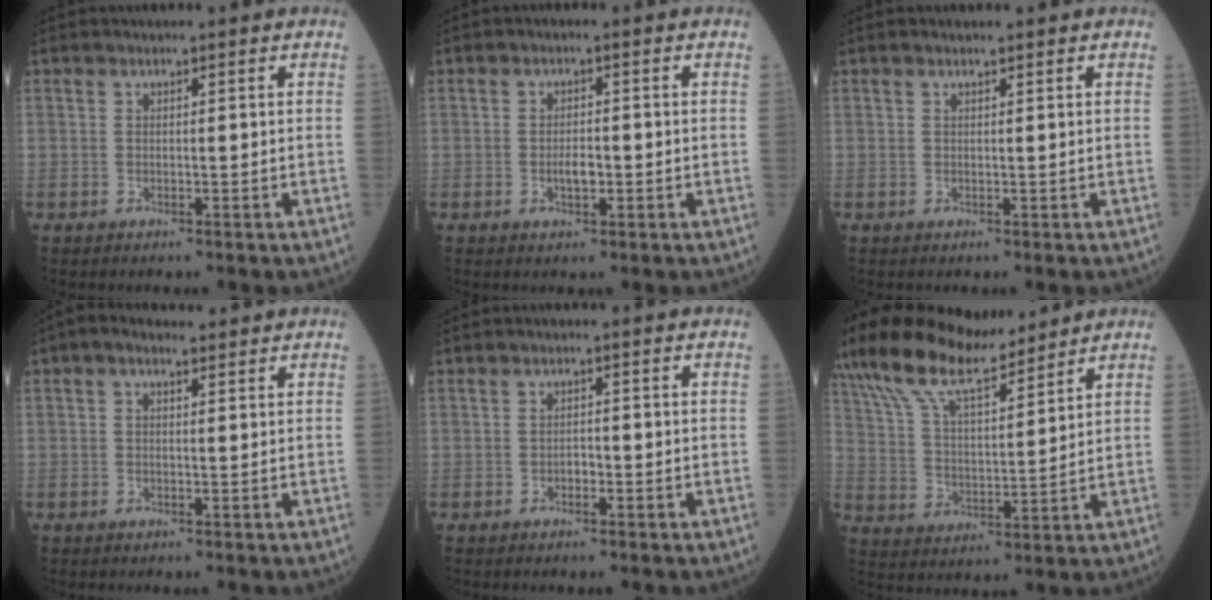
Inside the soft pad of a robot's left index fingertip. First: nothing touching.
{"total": 2.5, "force": [-0.6, 1.0, 2.2], "torque": [-0.040, 0.002, -0.009]}
{"total": 0.6, "force": [0.5, 0.1, 0.3], "torque": [-0.011, 0.004, 0.009]}
{"total": 2.9, "force": [1.7, 1.4, 1.9], "torque": [-0.046, 0.024, 0.030]}
{"total": 1.3, "force": [-0.6, 0.7, 0.9], "torque": [-0.013, 0.004, -0.011]}
{"total": 15.5, "force": [13.0, 2.9, 8.0], "torque": [-0.163, 0.030, 0.242]}